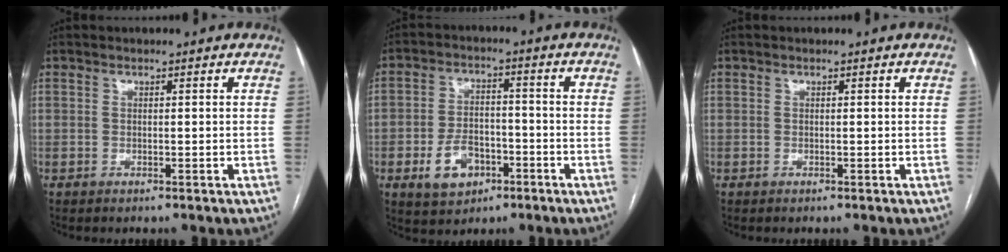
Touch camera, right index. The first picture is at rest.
{"total": 7.7, "force": [-3.3, 5.1, 4.7], "torque": [-0.092, 0.008, -0.050]}
{"total": 0.0}